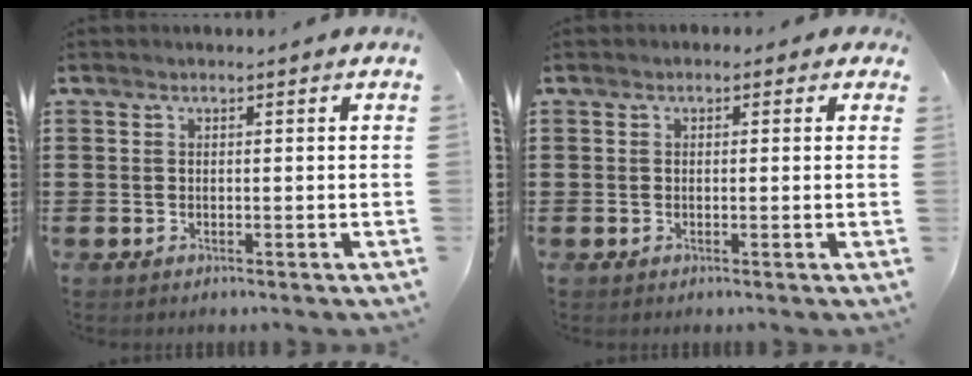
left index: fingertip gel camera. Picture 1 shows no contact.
{"total": 0.9, "force": [-0.1, 0.7, 0.5], "torque": [-0.011, 0.006, -0.004]}